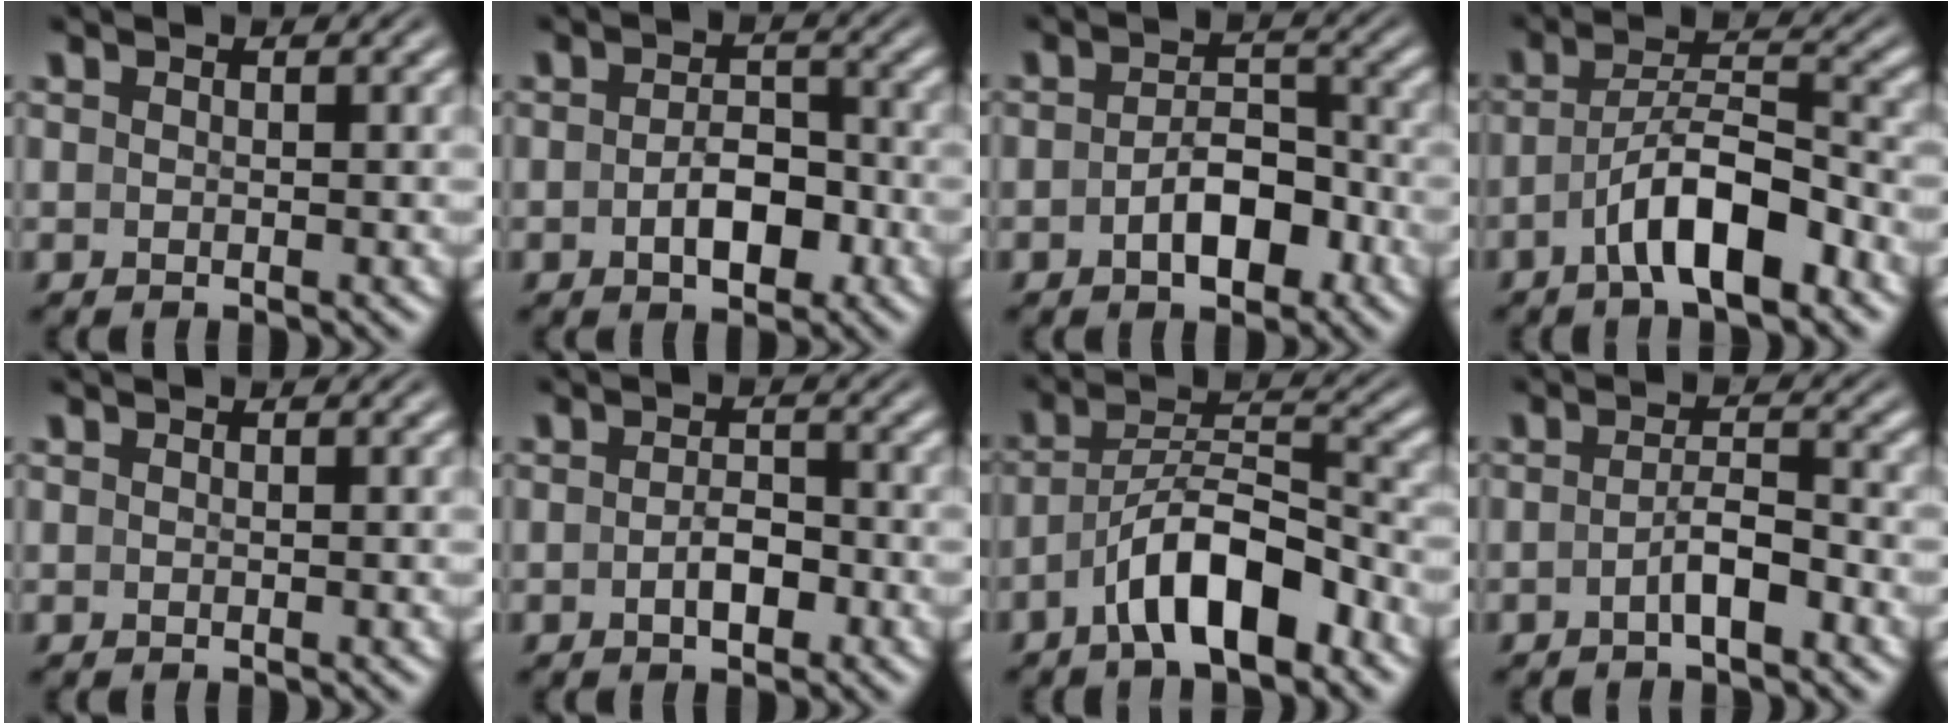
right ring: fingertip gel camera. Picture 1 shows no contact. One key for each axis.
{"total": 3.7, "fx": -1.5, "fy": 2.1, "fz": 2.6, "tx": -0.029, "ty": -0.002, "tz": -0.024}
{"total": 4.0, "fx": -2.0, "fy": 2.2, "fz": 2.6, "tx": -0.029, "ty": -0.003, "tz": -0.032}
{"total": 5.3, "fx": -2.7, "fy": 1.9, "fz": 4.1, "tx": -0.064, "ty": -0.008, "tz": -0.041}
{"total": 0.0}
{"total": 2.3, "fx": -1.2, "fy": 1.1, "fz": 1.6, "tx": -0.018, "ty": 0.001, "tz": -0.021}
{"total": 6.0, "fx": -2.9, "fy": 2.7, "fz": 4.6, "tx": -0.071, "ty": -0.009, "tz": -0.044}
{"total": 2.5, "fx": -1.8, "fy": 0.3, "fz": 1.7, "tx": -0.023, "ty": -0.005, "tz": -0.029}